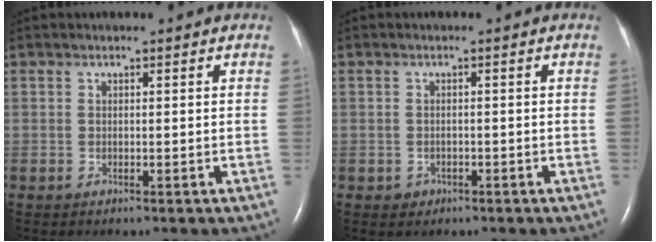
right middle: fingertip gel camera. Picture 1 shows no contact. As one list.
[{"total": 1.3, "force": [-0.7, 1.1, 0.1], "torque": [0.004, 0.006, -0.009]}]